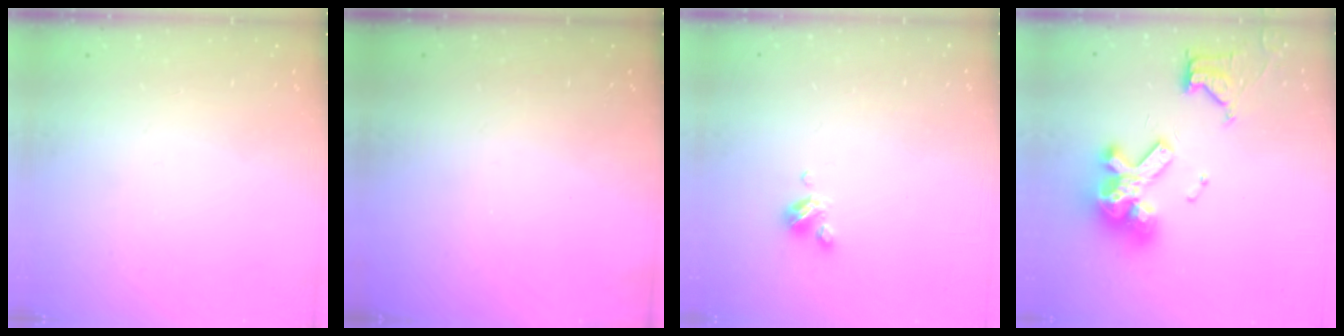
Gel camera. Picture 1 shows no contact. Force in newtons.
{"total": 0.0}
{"total": 4.0, "press": 4.0, "slide": 0.3}
{"total": 15.7, "press": 15.6, "slide": 1.7}